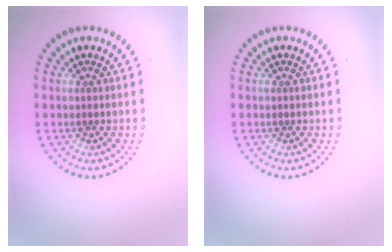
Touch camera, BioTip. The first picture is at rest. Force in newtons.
{"total": 0.0}